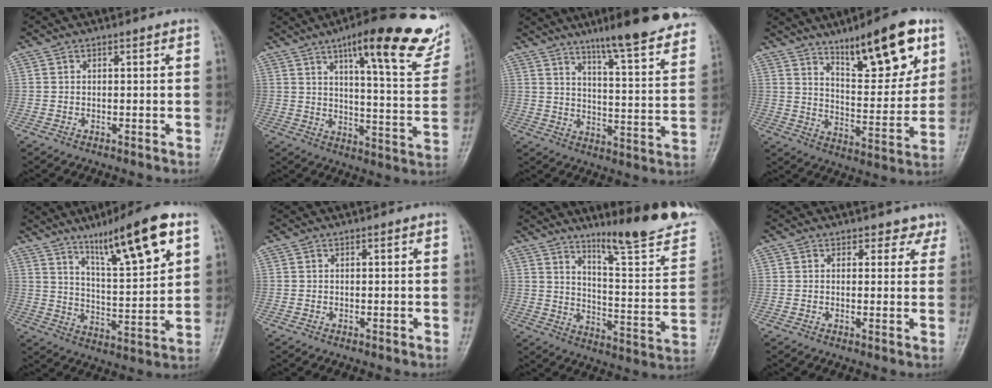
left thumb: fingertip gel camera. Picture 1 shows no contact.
{"total": 23.4, "force": [13.6, 5.5, 18.3], "torque": [-0.218, -0.045, 0.185]}
{"total": 21.6, "force": [16.0, 3.0, 14.2], "torque": [-0.167, -0.065, 0.213]}
{"total": 17.0, "force": [10.0, 5.3, 12.7], "torque": [-0.156, -0.054, 0.163]}
{"total": 16.0, "force": [9.1, 2.7, 12.9], "torque": [-0.197, -0.041, 0.154]}
{"total": 0.0}
{"total": 18.4, "force": [14.6, 1.7, 11.0], "torque": [-0.137, -0.107, 0.215]}
{"total": 2.8, "force": [2.2, 1.8, -0.1], "torque": [0.027, -0.014, 0.011]}